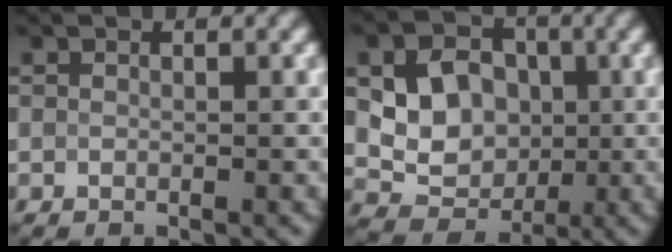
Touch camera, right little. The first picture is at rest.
{"total": 5.7, "force": [0.7, 4.8, 3.1], "torque": [-0.054, 0.000, 0.006]}